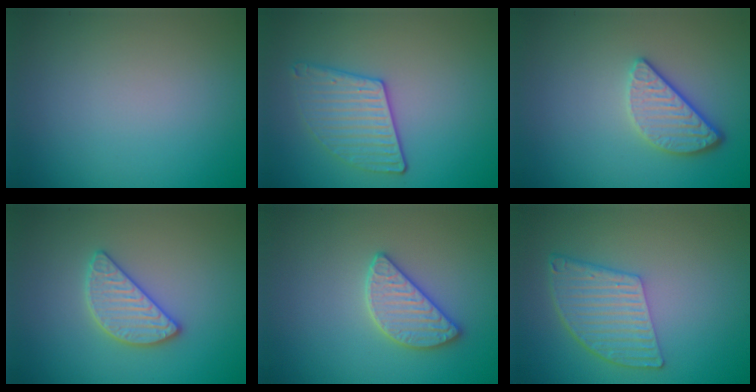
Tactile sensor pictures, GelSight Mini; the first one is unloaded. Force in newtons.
{"total": 3.0, "press": 2.9, "slide": 0.7}
{"total": 3.2, "press": 2.7, "slide": 1.7}
{"total": 2.9, "press": 2.9, "slide": 0.3}
{"total": 2.8, "press": 2.8, "slide": 0.5}
{"total": 5.3, "press": 3.9, "slide": 3.6}